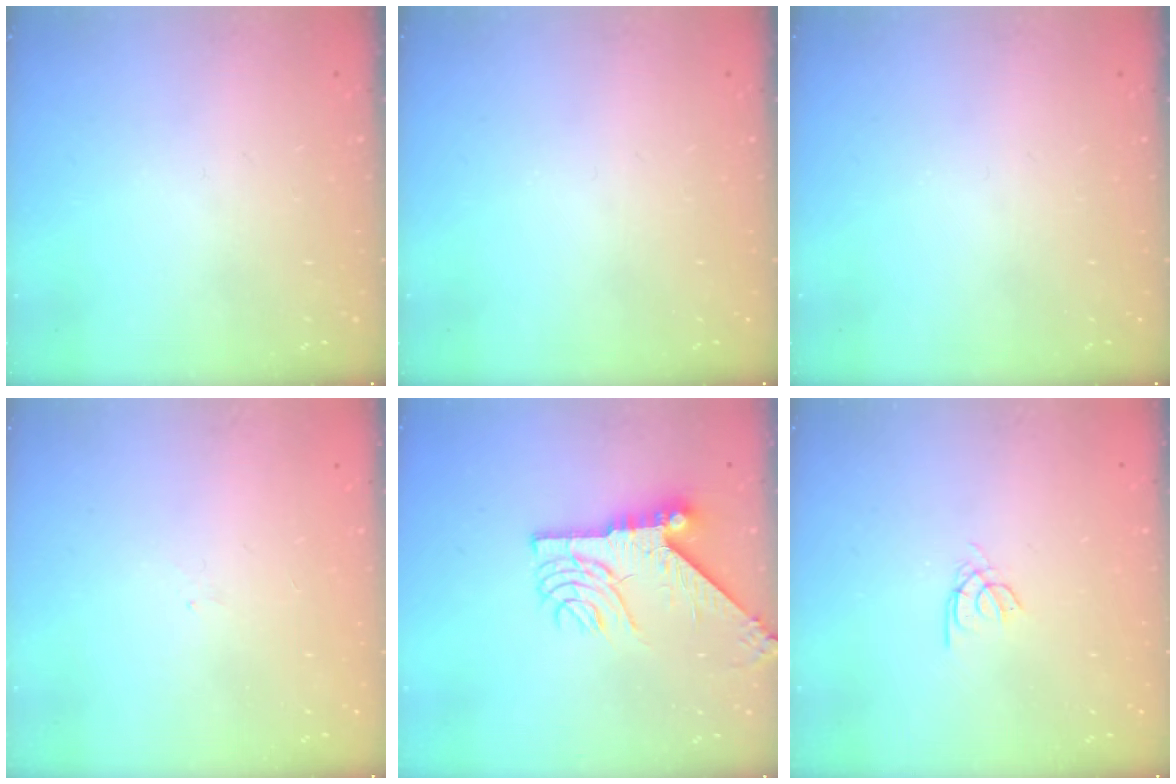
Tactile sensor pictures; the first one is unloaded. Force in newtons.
{"total": 0.0}
{"total": 0.0}
{"total": 1.3, "press": 1.2, "slide": 0.5}
{"total": 11.1, "press": 11.1, "slide": 1.3}
{"total": 2.2, "press": 2.2, "slide": 0.2}